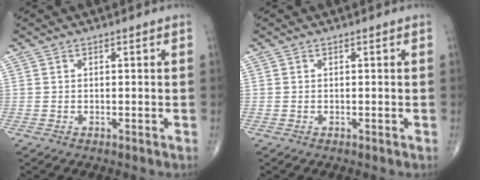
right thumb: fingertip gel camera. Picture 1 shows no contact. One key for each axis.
{"total": 0.0}